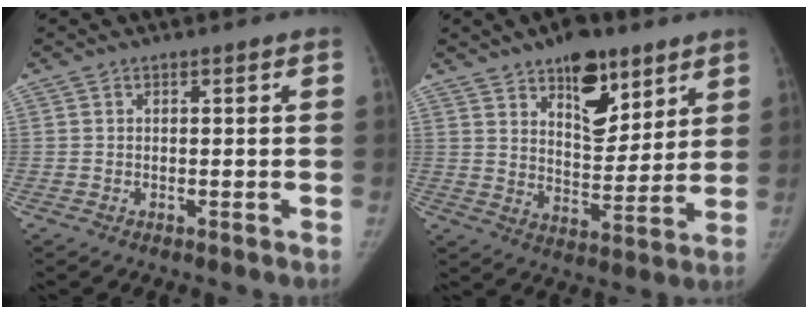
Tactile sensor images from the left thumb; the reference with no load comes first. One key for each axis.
{"total": 13.4, "fx": 8.2, "fy": 6.7, "fz": 8.2, "tx": -0.081, "ty": -0.050, "tz": 0.130}